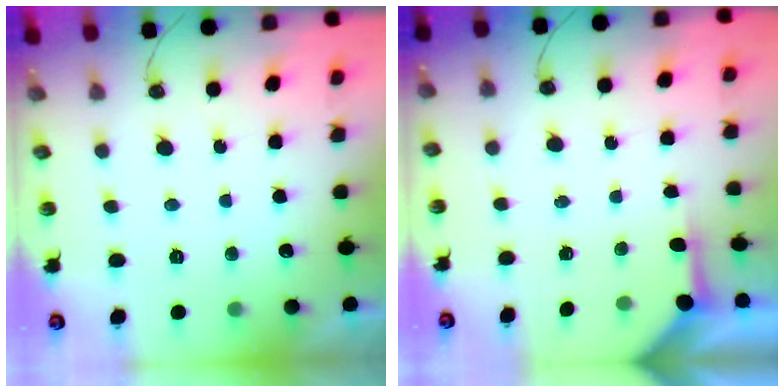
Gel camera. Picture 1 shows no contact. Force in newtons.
{"total": 3.8, "press": 3.8, "slide": 0.4}